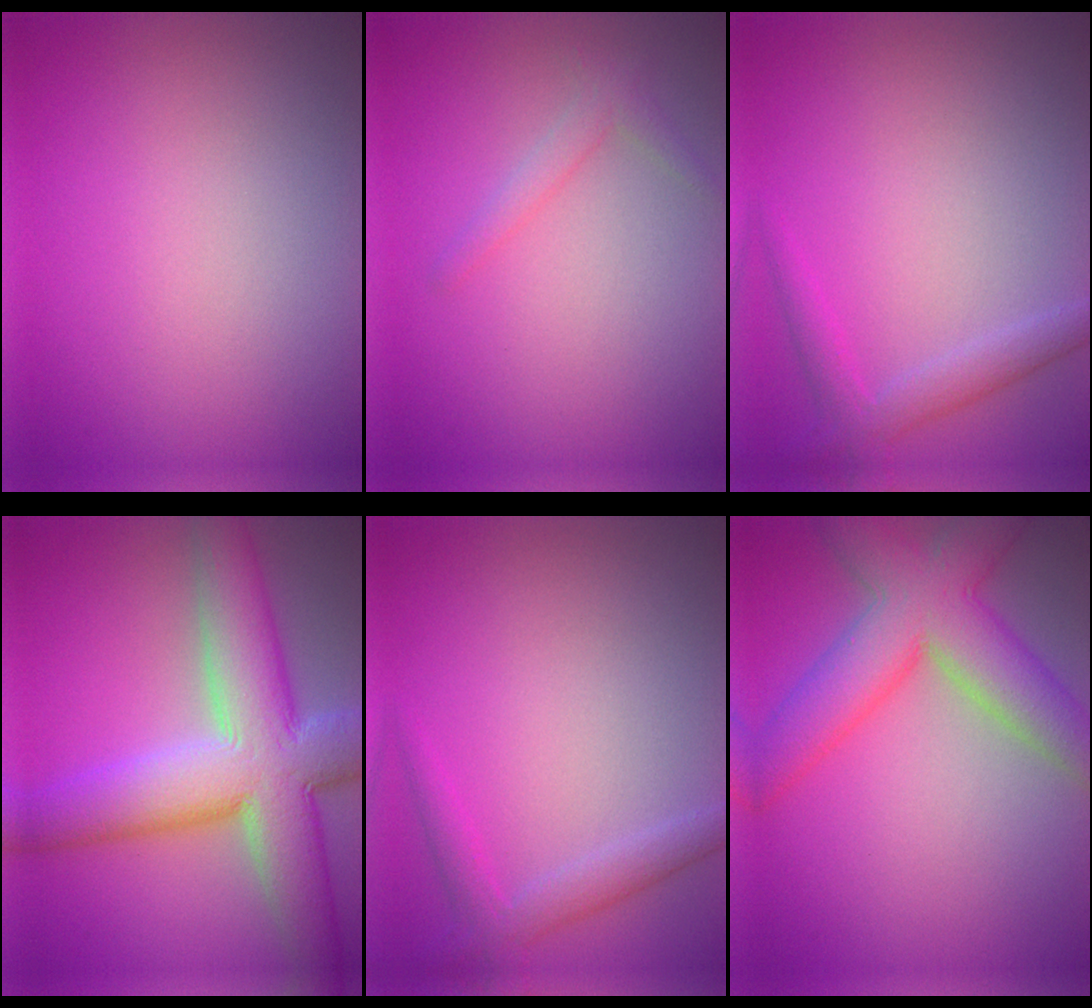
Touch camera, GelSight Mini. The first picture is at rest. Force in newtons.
{"total": 1.4, "press": 1.4, "slide": 0.1}
{"total": 2.4, "press": 2.4, "slide": 0.2}
{"total": 11.5, "press": 11.4, "slide": 1.1}
{"total": 2.4, "press": 2.4, "slide": 0.2}
{"total": 8.4, "press": 8.4, "slide": 0.3}